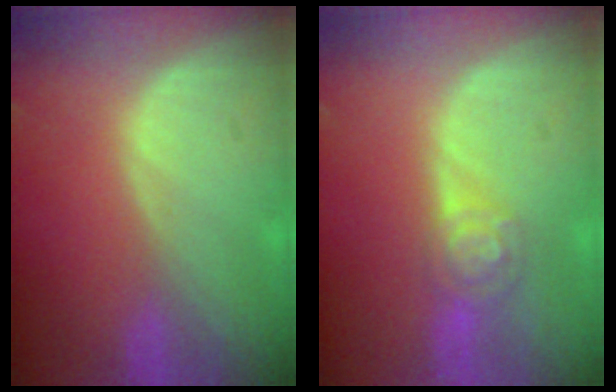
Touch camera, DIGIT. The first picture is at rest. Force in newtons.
{"total": 4.9, "press": 4.3, "slide": 2.5}